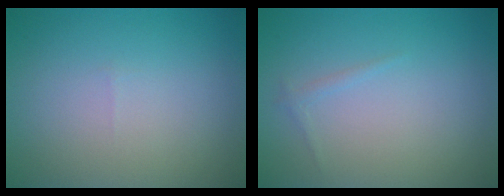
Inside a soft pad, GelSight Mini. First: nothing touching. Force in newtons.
{"total": 0.6, "press": 0.6, "slide": 0.0}